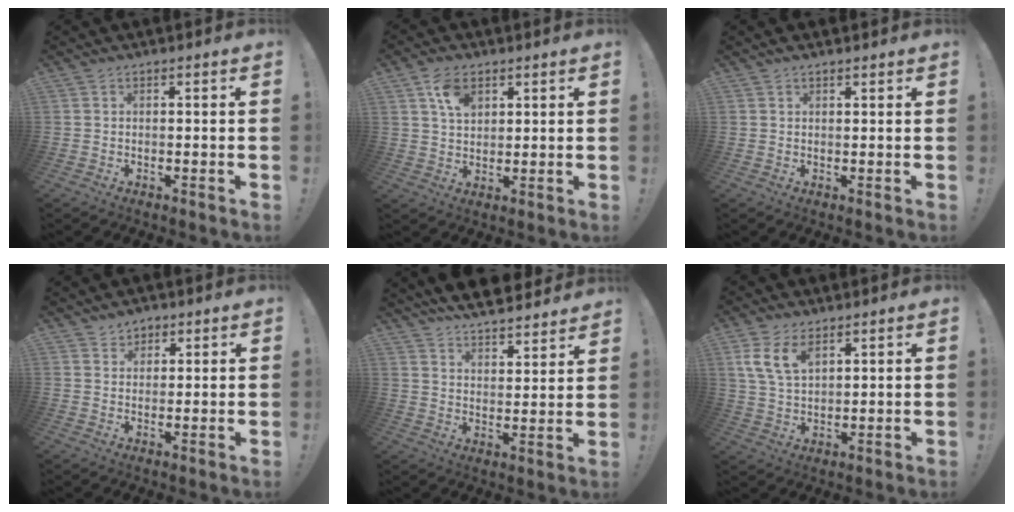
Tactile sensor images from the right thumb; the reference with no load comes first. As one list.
[{"total": 7.1, "force": [3.7, 4.5, 4.0], "torque": [-0.055, -0.010, 0.067]}, {"total": 1.2, "force": [1.1, 0.4, 0.2], "torque": [0.011, -0.007, 0.018]}, {"total": 3.1, "force": [2.0, 2.3, 0.1], "torque": [0.004, -0.012, 0.035]}, {"total": 8.4, "force": [7.7, 2.1, 2.7], "torque": [-0.049, -0.060, 0.140]}, {"total": 8.8, "force": [4.7, 4.9, 5.7], "torque": [-0.115, -0.008, 0.091]}]